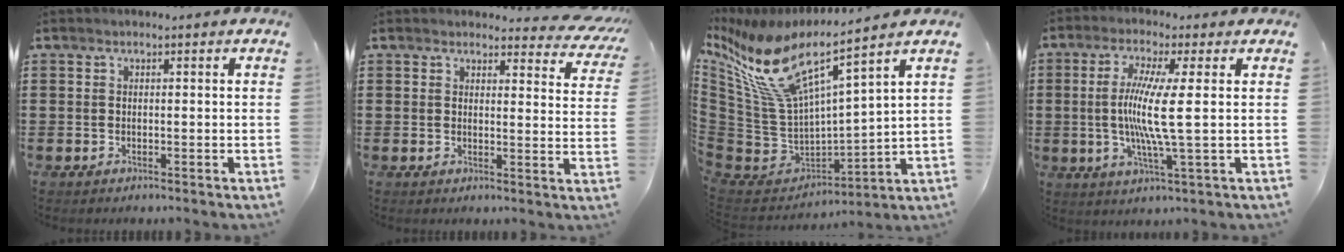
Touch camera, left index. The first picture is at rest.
{"total": 3.6, "force": [3.2, 1.0, 1.3], "torque": [-0.022, -0.016, 0.054]}
{"total": 11.3, "force": [7.1, 2.5, 8.4], "torque": [-0.216, -0.066, 0.114]}
{"total": 8.6, "force": [0.5, 0.1, 8.5], "torque": [-0.173, -0.013, 0.001]}